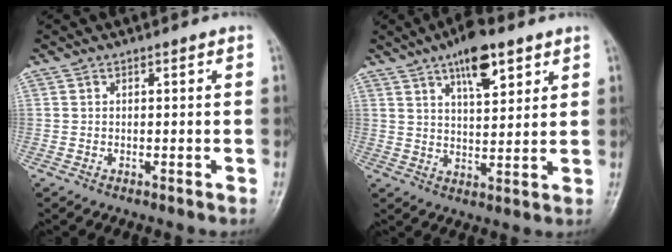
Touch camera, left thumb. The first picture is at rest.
{"total": 9.9, "force": [5.7, 3.7, 7.2], "torque": [-0.096, -0.029, 0.092]}